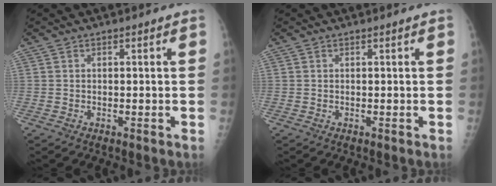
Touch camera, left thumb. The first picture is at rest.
{"total": 0.0}